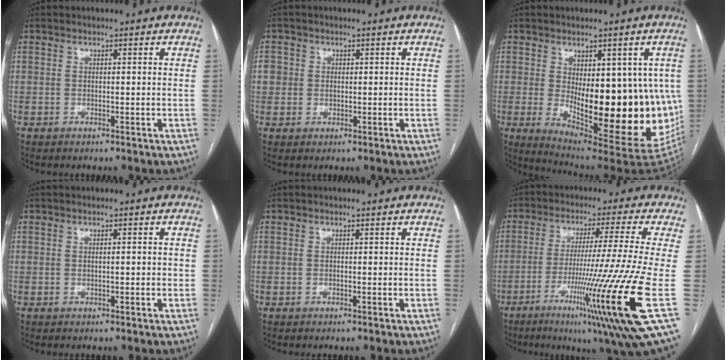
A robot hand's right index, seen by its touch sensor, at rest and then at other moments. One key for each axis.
{"total": 3.2, "fx": 0.3, "fy": 3.1, "fz": 0.8, "tx": -0.011, "ty": 0.011, "tz": 0.012}
{"total": 19.9, "fx": -1.8, "fy": 6.7, "fz": 18.7, "tx": -0.186, "ty": -0.006, "tz": 0.004}
{"total": 1.0, "fx": -0.1, "fy": 0.3, "fz": 1.0, "tx": -0.014, "ty": 0.002, "tz": 0.000}
{"total": 0.0}
{"total": 20.5, "fx": -7.1, "fy": -2.0, "fz": 19.1, "tx": -0.277, "ty": -0.036, "tz": -0.125}